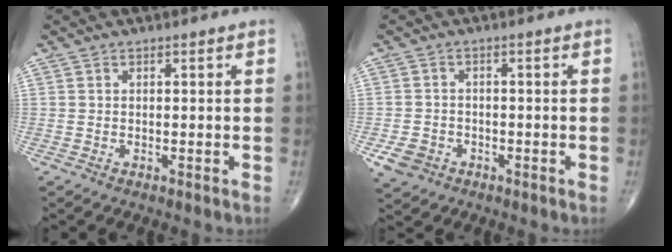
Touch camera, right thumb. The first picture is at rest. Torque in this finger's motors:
{"motor_torque": [3.83, 1.18, 0.08, -0.29, 0.00]}